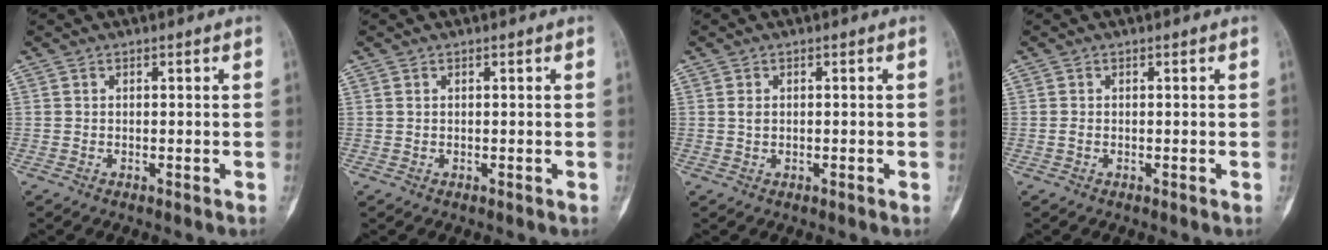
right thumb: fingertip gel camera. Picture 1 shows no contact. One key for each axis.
{"total": 0.0}
{"total": 1.1, "fx": 0.1, "fy": 0.7, "fz": 0.9, "tx": -0.008, "ty": 0.001, "tz": 0.002}
{"total": 0.6, "fx": -0.1, "fy": 0.4, "fz": 0.4, "tx": -0.011, "ty": 0.000, "tz": -0.003}